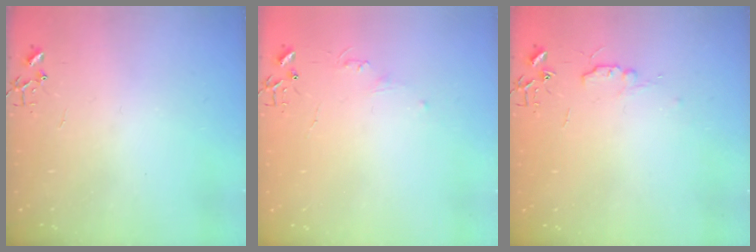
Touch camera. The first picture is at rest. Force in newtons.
{"total": 4.0, "press": 3.9, "slide": 0.6}
{"total": 5.6, "press": 5.5, "slide": 0.7}